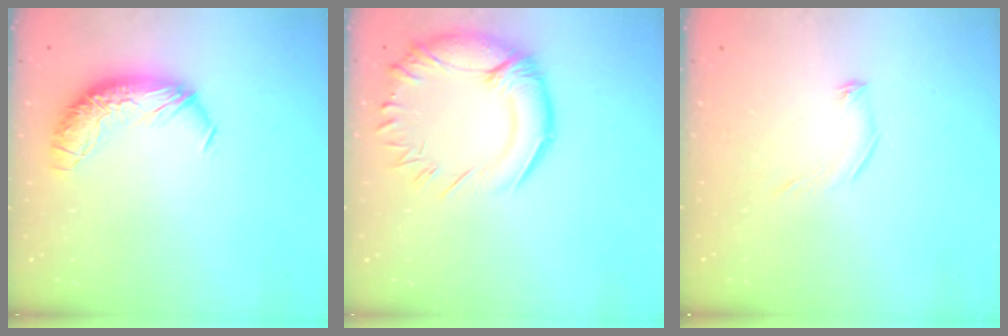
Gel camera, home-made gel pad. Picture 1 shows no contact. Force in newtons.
{"total": 5.7, "press": 5.0, "slide": 2.8}
{"total": 5.7, "press": 5.7, "slide": 0.6}